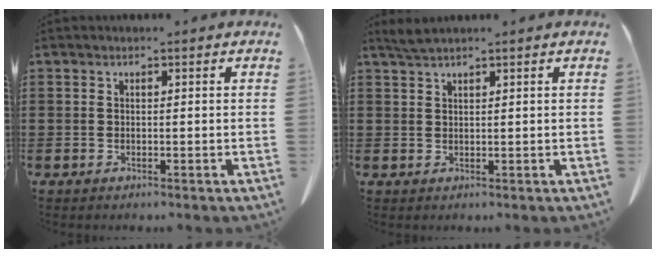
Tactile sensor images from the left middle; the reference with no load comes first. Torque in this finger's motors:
{"motor_torque": [0.40, 0.54, -0.03, -0.01]}